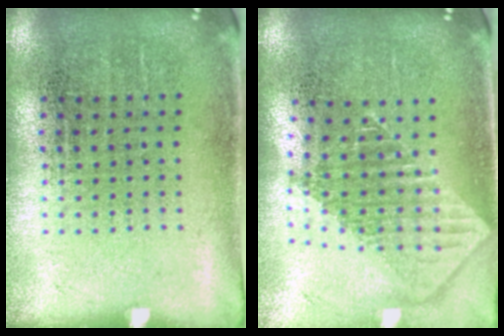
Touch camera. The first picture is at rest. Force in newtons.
{"total": 1.9, "press": 1.5, "slide": 1.2}